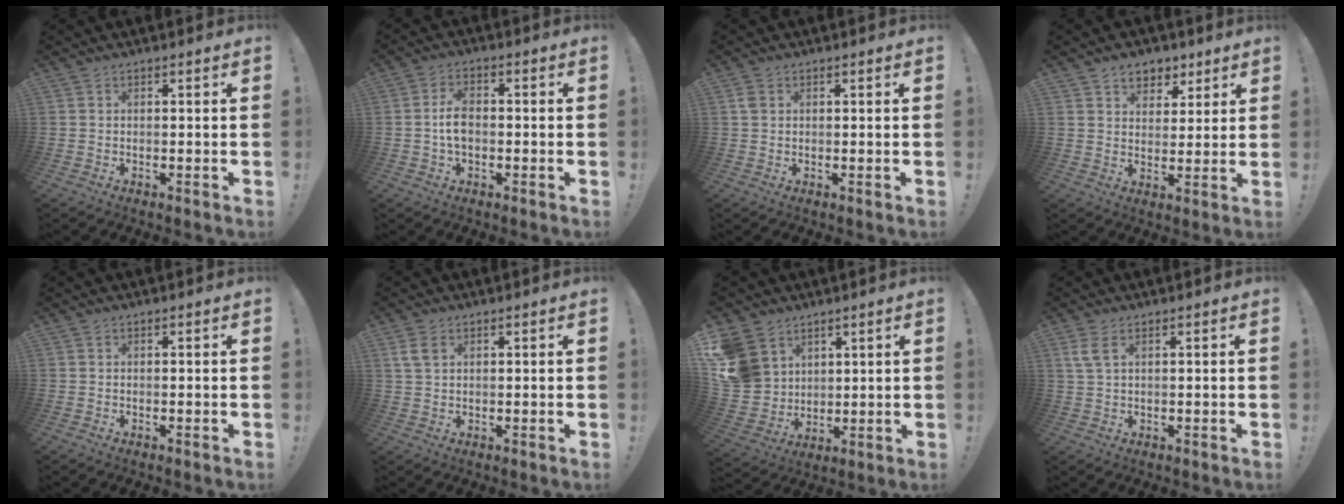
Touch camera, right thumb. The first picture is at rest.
{"total": 5.8, "force": [-0.8, 3.6, 4.5], "torque": [-0.074, 0.010, -0.014]}
{"total": 2.0, "force": [0.8, 1.4, 1.1], "torque": [-0.014, 0.001, 0.015]}
{"total": 7.4, "force": [4.7, 5.5, 1.6], "torque": [-0.012, -0.031, 0.090]}
{"total": 0.0}
{"total": 4.1, "force": [1.8, 2.3, 2.9], "torque": [-0.050, 0.000, 0.035]}
{"total": 11.9, "force": [5.6, 9.8, 3.9], "torque": [-0.085, -0.030, 0.121]}
{"total": 3.8, "force": [1.7, 1.2, 3.1], "torque": [-0.055, -0.002, 0.031]}